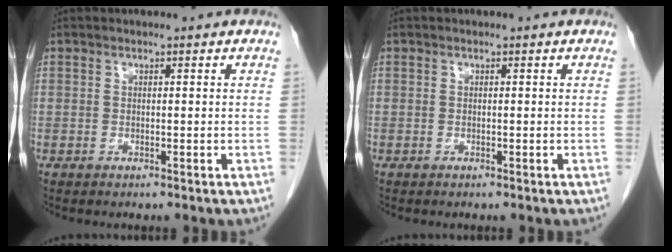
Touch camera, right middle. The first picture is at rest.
{"total": 0.0}